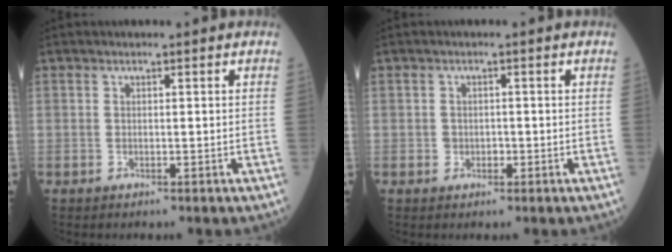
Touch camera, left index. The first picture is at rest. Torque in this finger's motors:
{"motor_torque": [-0.09, 0.04, -0.02, 0.00]}